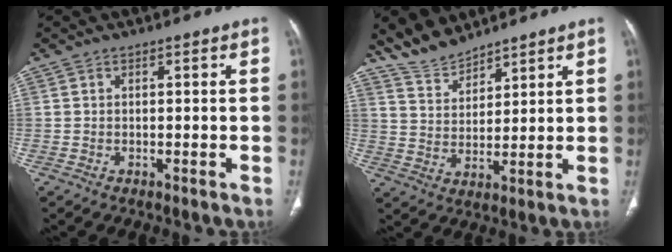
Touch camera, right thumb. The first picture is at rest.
{"total": 7.1, "force": [6.6, 2.1, 1.4], "torque": [-0.016, -0.034, 0.140]}